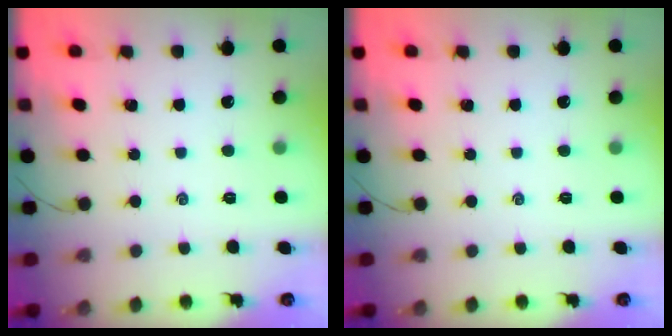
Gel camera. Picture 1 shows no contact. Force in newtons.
{"total": 0.0}